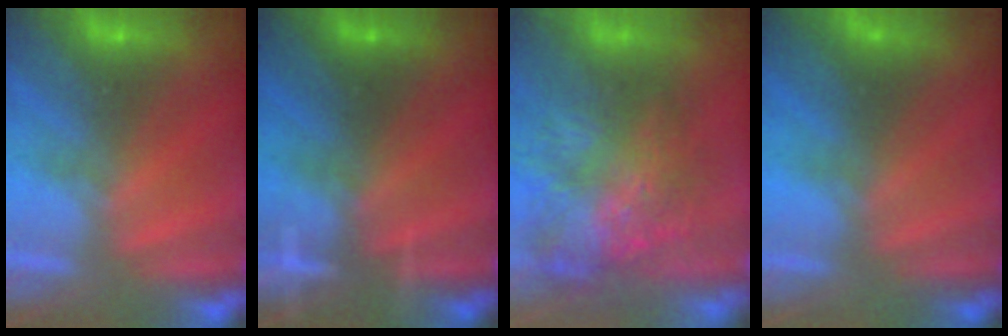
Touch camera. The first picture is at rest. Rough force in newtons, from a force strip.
{"total": 3.2}
{"total": 7.2}
{"total": 2.0}